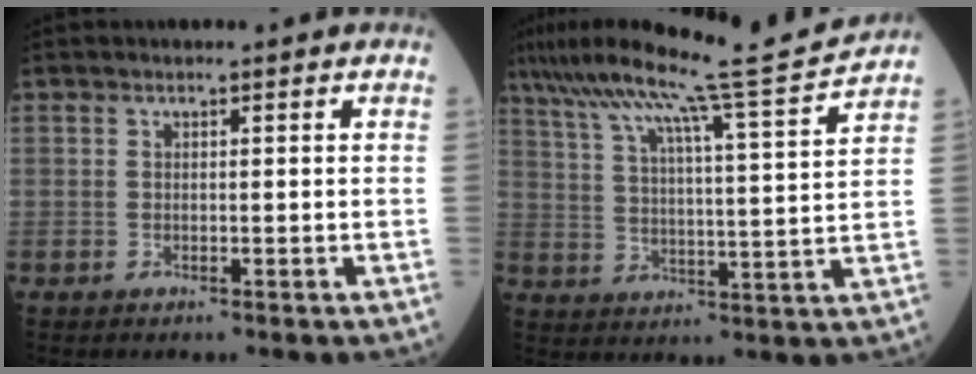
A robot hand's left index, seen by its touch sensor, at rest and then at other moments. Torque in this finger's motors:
{"motor_torque": [0.72, -1.41, 0.20, 0.16]}